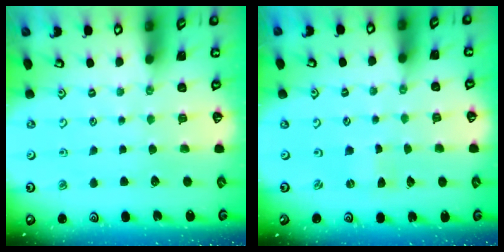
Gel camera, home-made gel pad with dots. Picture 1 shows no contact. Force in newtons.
{"total": 0.0}